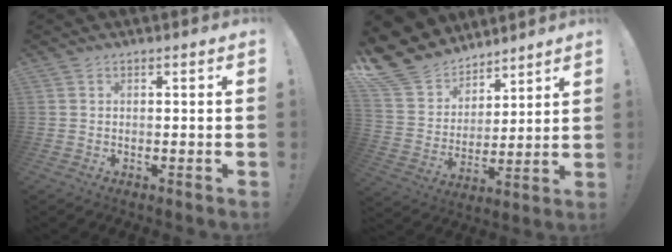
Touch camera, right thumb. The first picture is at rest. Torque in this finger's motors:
{"motor_torque": [-0.03, 0.23, 0.50, 0.56, 0.13]}